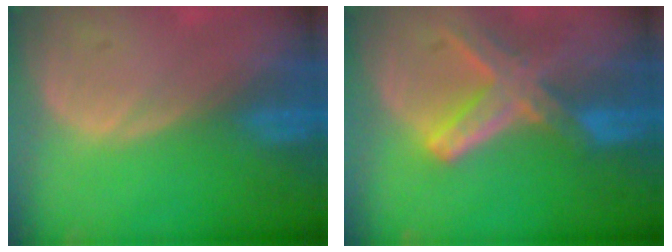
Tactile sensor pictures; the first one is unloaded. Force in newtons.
{"total": 8.2, "press": 7.3, "slide": 3.9}